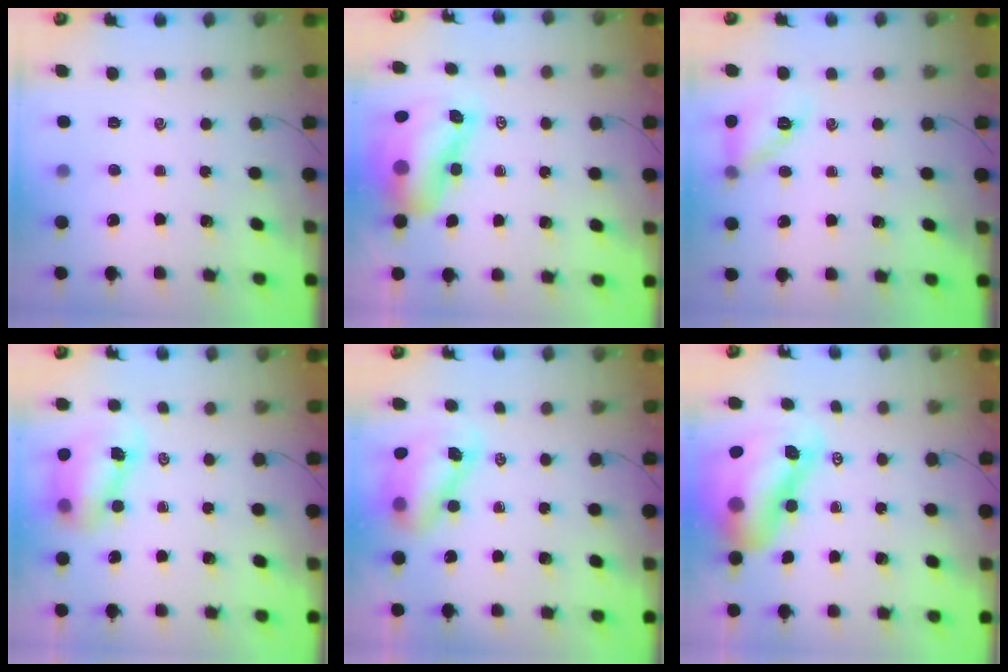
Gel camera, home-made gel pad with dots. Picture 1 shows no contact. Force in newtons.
{"total": 10.7, "press": 10.0, "slide": 3.7}
{"total": 10.7, "press": 10.3, "slide": 2.6}
{"total": 8.2, "press": 8.0, "slide": 1.8}
{"total": 8.1, "press": 7.9, "slide": 1.9}
{"total": 17.0, "press": 16.3, "slide": 4.8}